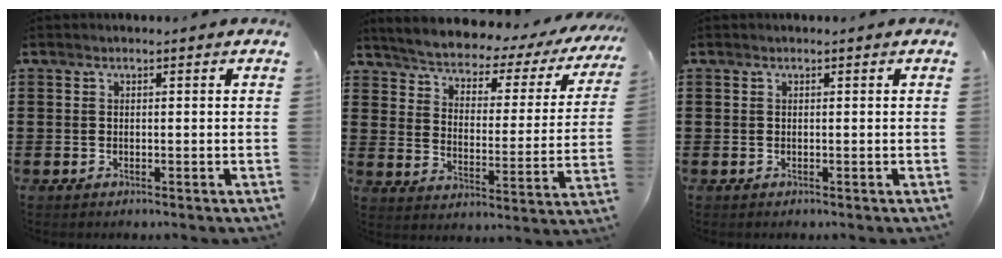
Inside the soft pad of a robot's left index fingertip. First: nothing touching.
{"total": 3.2, "force": [3.0, 0.4, 1.1], "torque": [-0.043, -0.031, 0.040]}
{"total": 0.0}